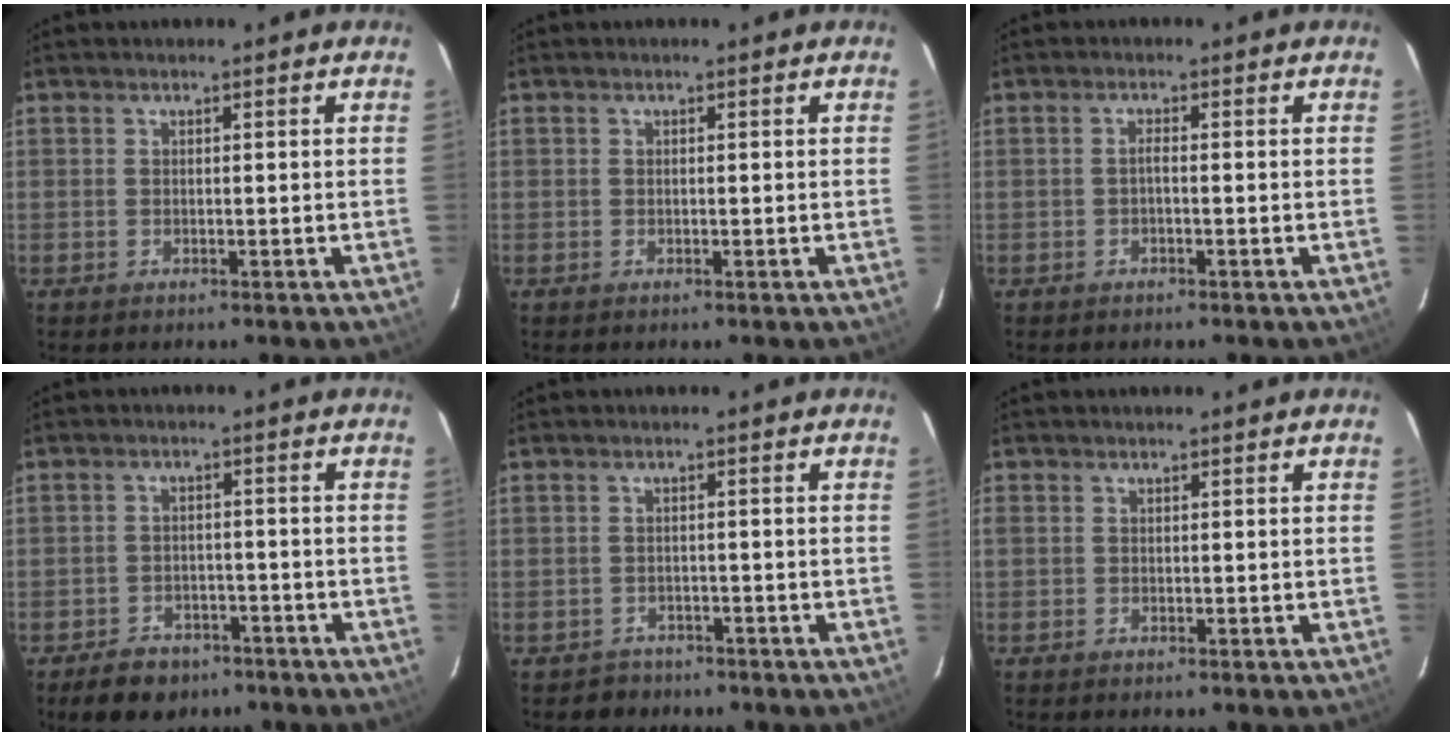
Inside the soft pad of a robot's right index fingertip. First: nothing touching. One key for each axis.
{"total": 0.0}
{"total": 1.1, "fx": -0.5, "fy": 0.1, "fz": 0.9, "tx": -0.019, "ty": 0.005, "tz": -0.011}
{"total": 7.7, "fx": -5.4, "fy": 4.9, "fz": 2.6, "tx": -0.068, "ty": 0.013, "tz": -0.068}
{"total": 3.0, "fx": -2.0, "fy": 2.2, "fz": -0.4, "tx": 0.003, "ty": 0.014, "tz": -0.028}
{"total": 0.6, "fx": 0.0, "fy": 0.6, "fz": 0.2, "tx": -0.004, "ty": 0.000, "tz": -0.003}